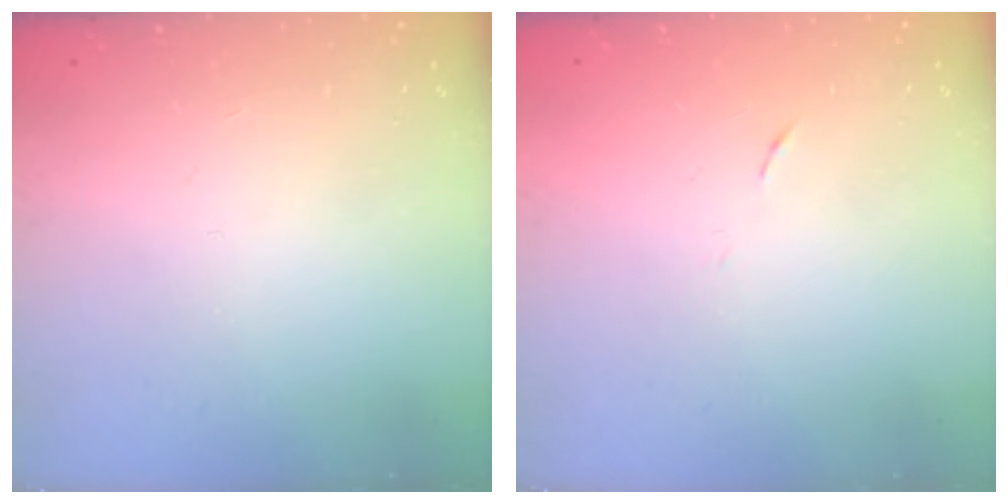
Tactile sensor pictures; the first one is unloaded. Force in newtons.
{"total": 4.0, "press": 3.6, "slide": 1.7}